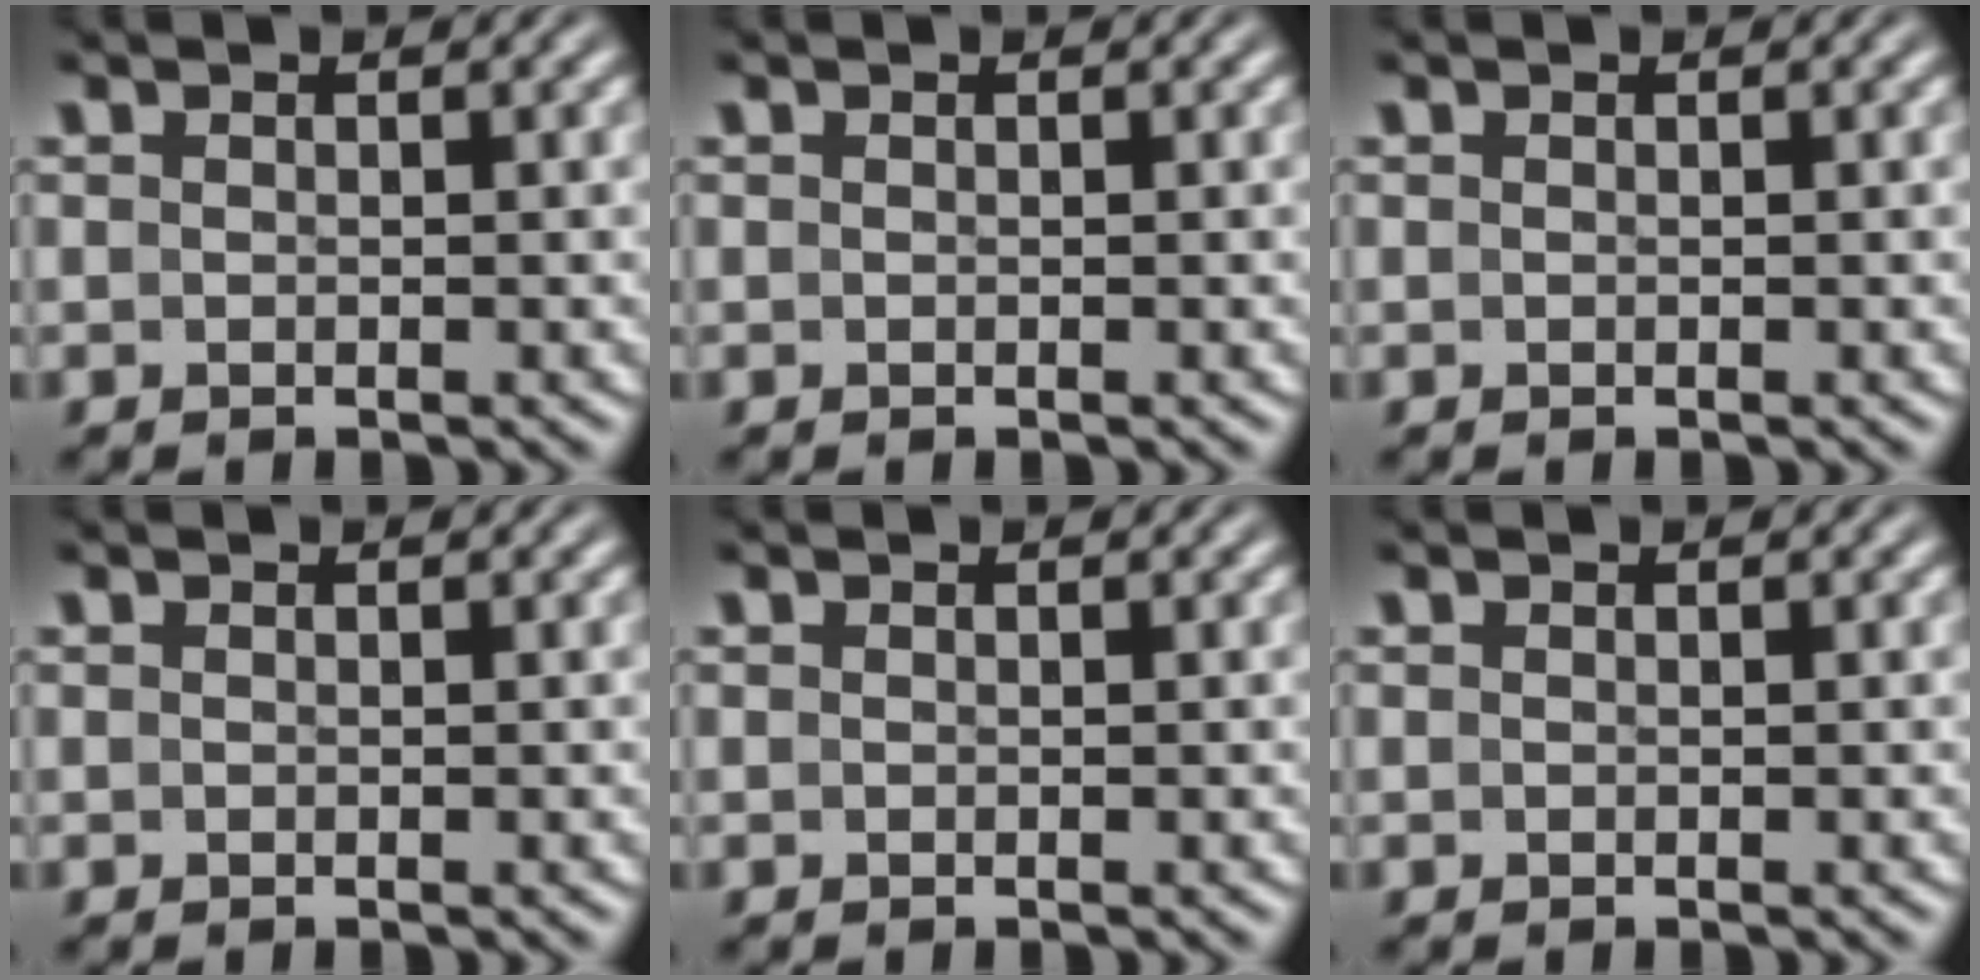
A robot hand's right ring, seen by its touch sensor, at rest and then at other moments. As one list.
[{"total": 0.0}, {"total": 0.0}, {"total": 0.0}, {"total": 0.0}, {"total": 0.0}]